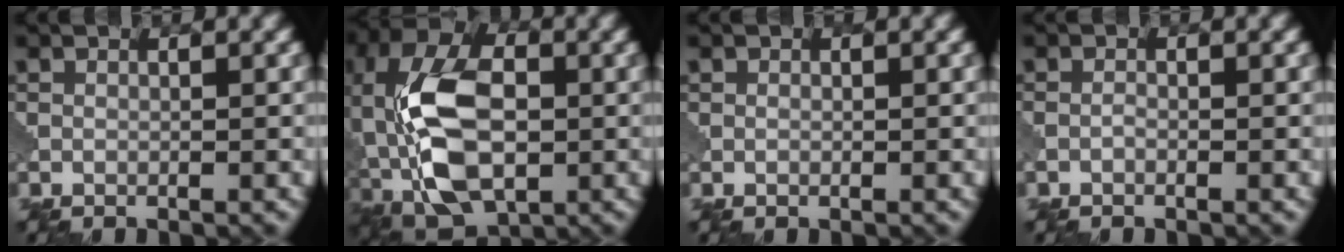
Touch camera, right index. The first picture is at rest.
{"total": 13.7, "force": [-1.8, 8.0, 10.9], "torque": [-0.226, 0.008, -0.047]}
{"total": 0.5, "force": [0.1, 0.4, 0.3], "torque": [-0.003, -0.001, 0.000]}
{"total": 0.5, "force": [-0.3, 0.2, 0.4], "torque": [-0.010, 0.000, -0.007]}